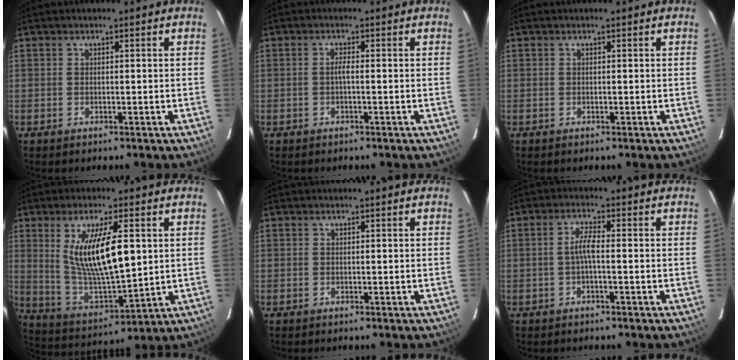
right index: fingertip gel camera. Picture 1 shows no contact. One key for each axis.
{"total": 1.0, "fx": -0.3, "fy": -0.1, "fz": 1.0, "tx": -0.018, "ty": 0.003, "tz": -0.007}
{"total": 0.0}
{"total": 15.0, "fx": 3.5, "fy": 4.5, "fz": 13.9, "tx": -0.256, "ty": -0.013, "tz": 0.082}
{"total": 0.0}
{"total": 2.6, "fx": -0.7, "fy": 0.1, "fz": 2.5, "tx": -0.051, "ty": 0.004, "tz": -0.012}